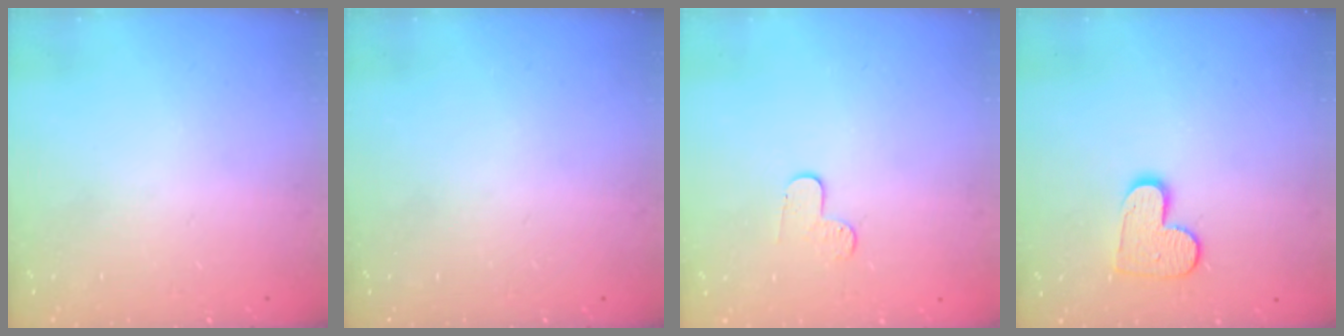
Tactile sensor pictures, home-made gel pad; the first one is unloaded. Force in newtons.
{"total": 0.0}
{"total": 3.8, "press": 3.8, "slide": 0.3}
{"total": 9.7, "press": 9.7, "slide": 0.5}